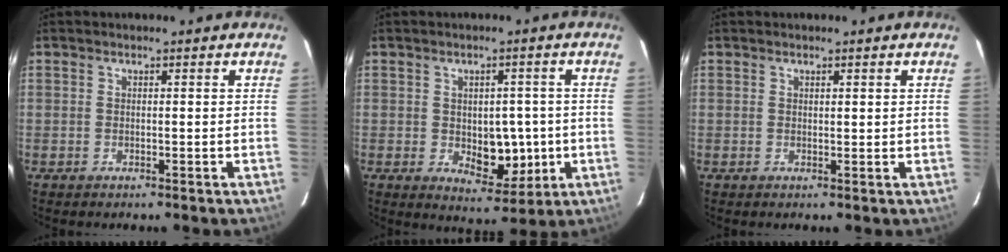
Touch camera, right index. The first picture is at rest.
{"total": 7.4, "force": [-0.9, 4.3, 5.9], "torque": [-0.075, 0.002, 0.000]}
{"total": 0.7, "force": [0.4, 0.3, 0.6], "torque": [-0.011, 0.000, 0.007]}